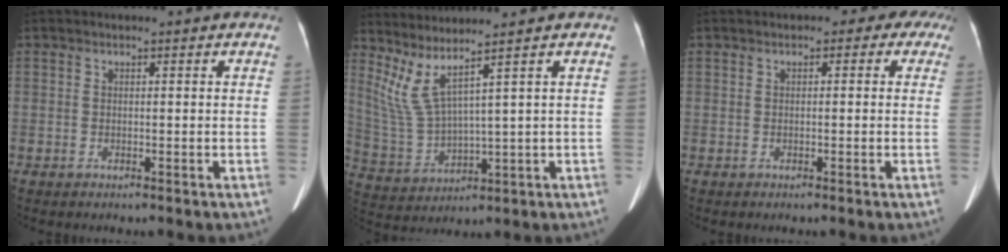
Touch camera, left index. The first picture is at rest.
{"total": 6.5, "force": [4.7, -1.0, 4.4], "torque": [-0.111, -0.013, 0.117]}
{"total": 3.1, "force": [1.5, 2.1, 1.7], "torque": [-0.001, 0.013, 0.005]}